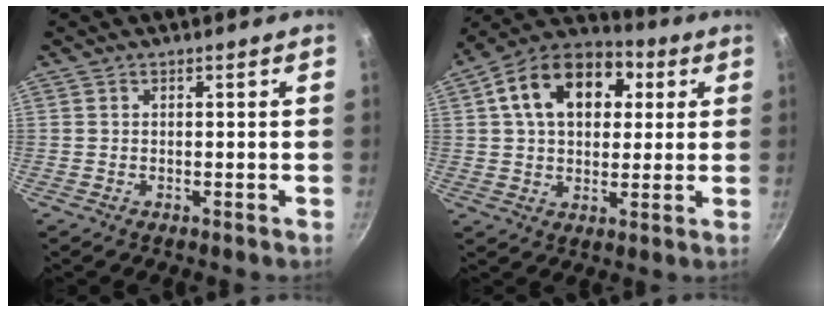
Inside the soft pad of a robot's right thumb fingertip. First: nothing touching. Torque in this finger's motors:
{"motor_torque": [0.51, 3.48, 0.81, -0.49, 0.20]}